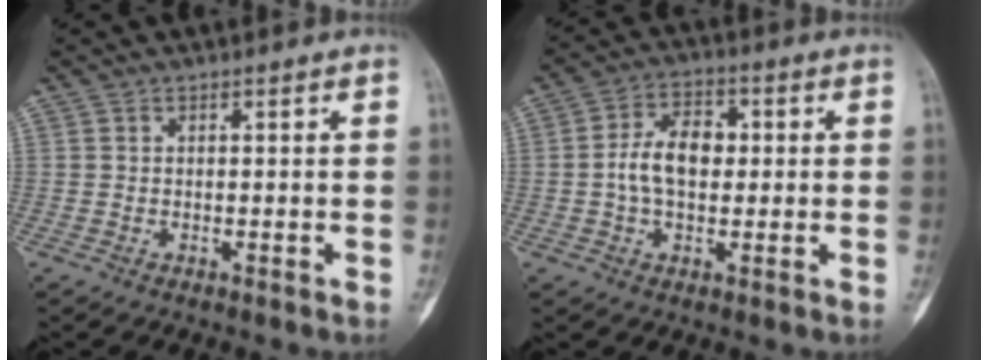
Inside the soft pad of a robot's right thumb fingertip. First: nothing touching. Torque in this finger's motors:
{"motor_torque": [0.68, 0.62, 0.34, -0.08, 0.04]}